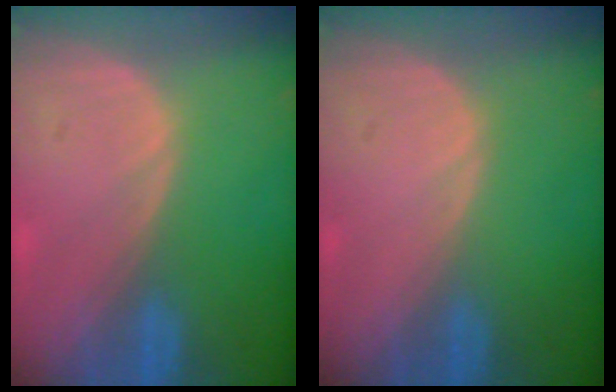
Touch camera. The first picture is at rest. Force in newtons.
{"total": 0.0}